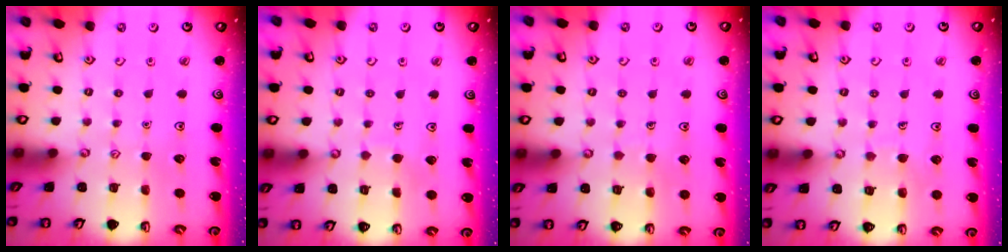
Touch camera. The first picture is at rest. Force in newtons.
{"total": 2.2, "press": 2.2, "slide": 0.1}
{"total": 4.4, "press": 4.4, "slide": 0.2}
{"total": 5.8, "press": 5.7, "slide": 0.6}